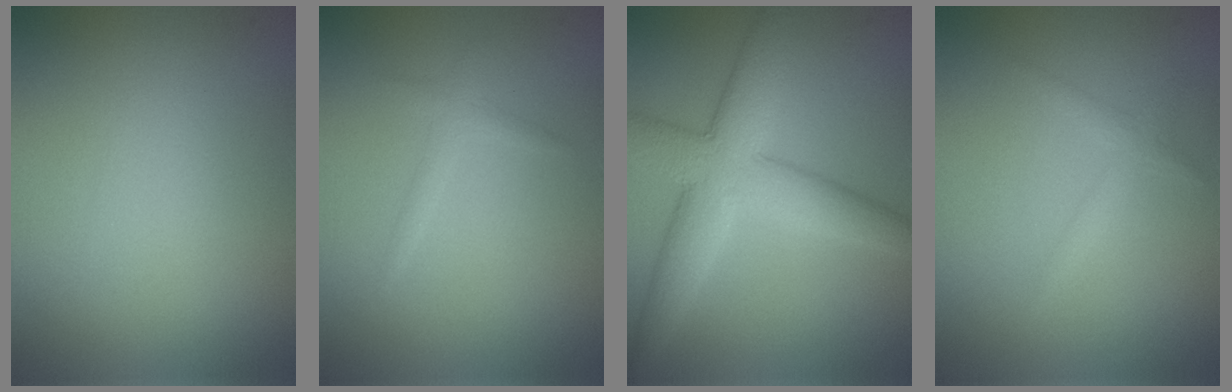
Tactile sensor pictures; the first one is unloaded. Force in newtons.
{"total": 1.1, "press": 1.1, "slide": 0.0}
{"total": 7.0, "press": 7.0, "slide": 0.2}
{"total": 1.3, "press": 1.3, "slide": 0.0}